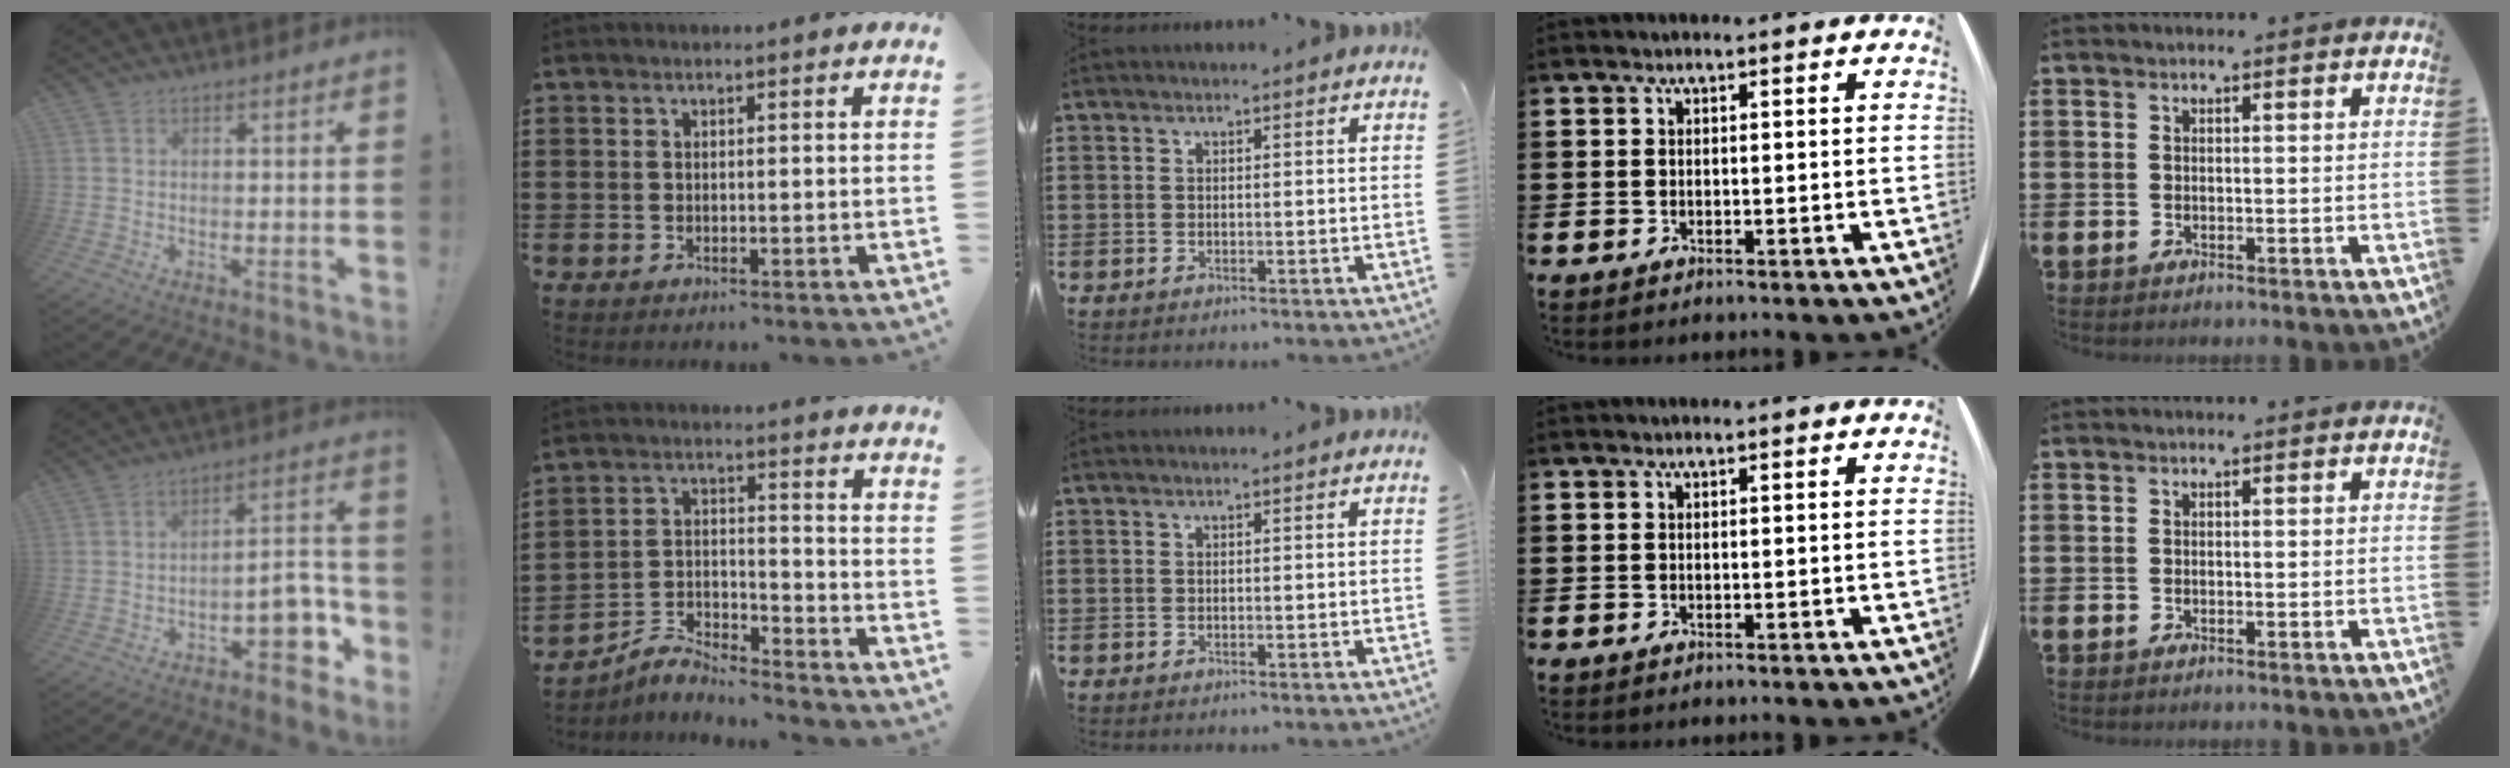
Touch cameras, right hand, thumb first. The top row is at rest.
{"thumb": {"total": 9.8, "force": [-4.0, 5.3, 7.1], "torque": [-0.074, 0.020, -0.064]}, "index": {"total": 4.7, "force": [-4.5, 0.6, 1.0], "torque": [-0.027, 0.004, -0.094]}}